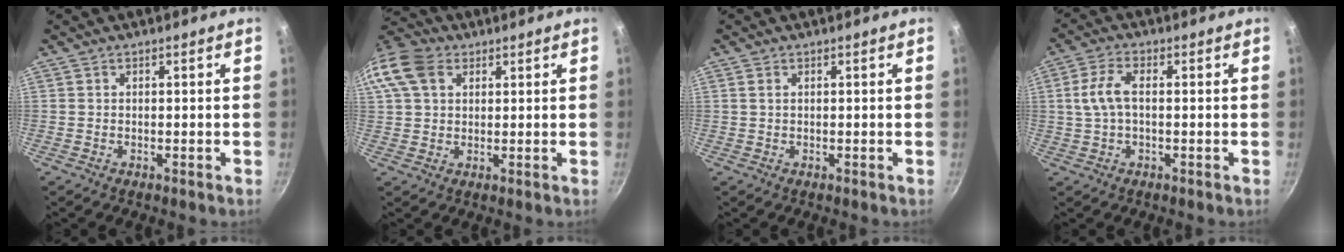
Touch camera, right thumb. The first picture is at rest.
{"total": 13.7, "force": [5.1, 9.9, 7.9], "torque": [-0.172, 0.024, 0.085]}
{"total": 0.7, "force": [0.3, 0.4, 0.6], "torque": [-0.010, 0.000, 0.005]}
{"total": 6.2, "force": [0.4, 3.1, 5.3], "torque": [-0.118, 0.014, 0.003]}